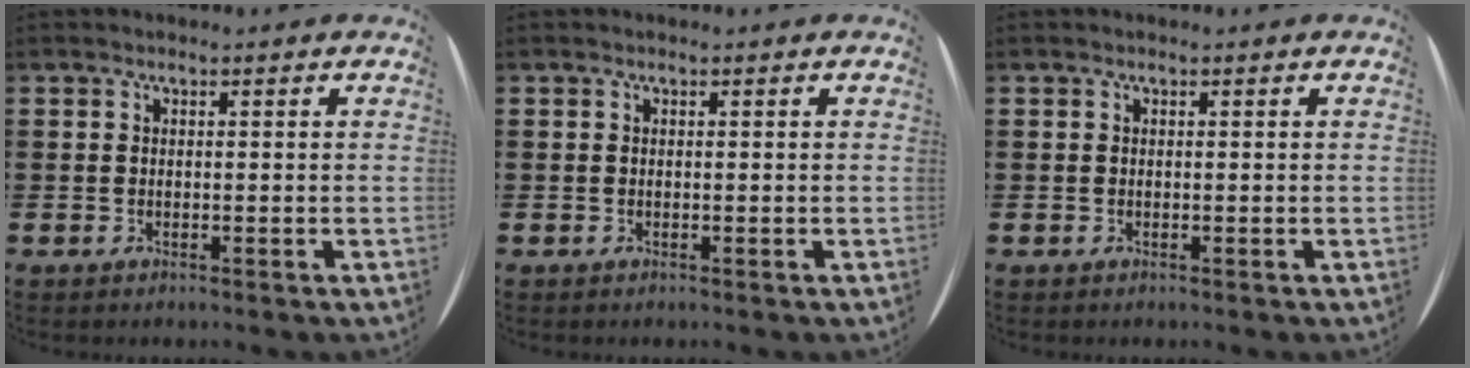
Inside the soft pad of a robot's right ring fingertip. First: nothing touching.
{"total": 0.0}
{"total": 0.0}